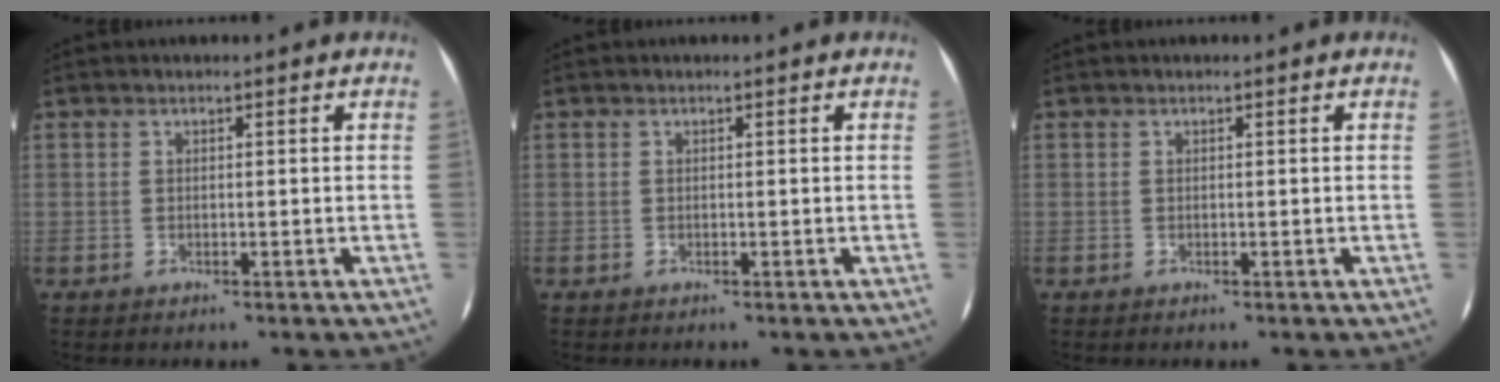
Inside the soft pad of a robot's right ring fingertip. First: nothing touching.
{"total": 0.0}
{"total": 0.0}